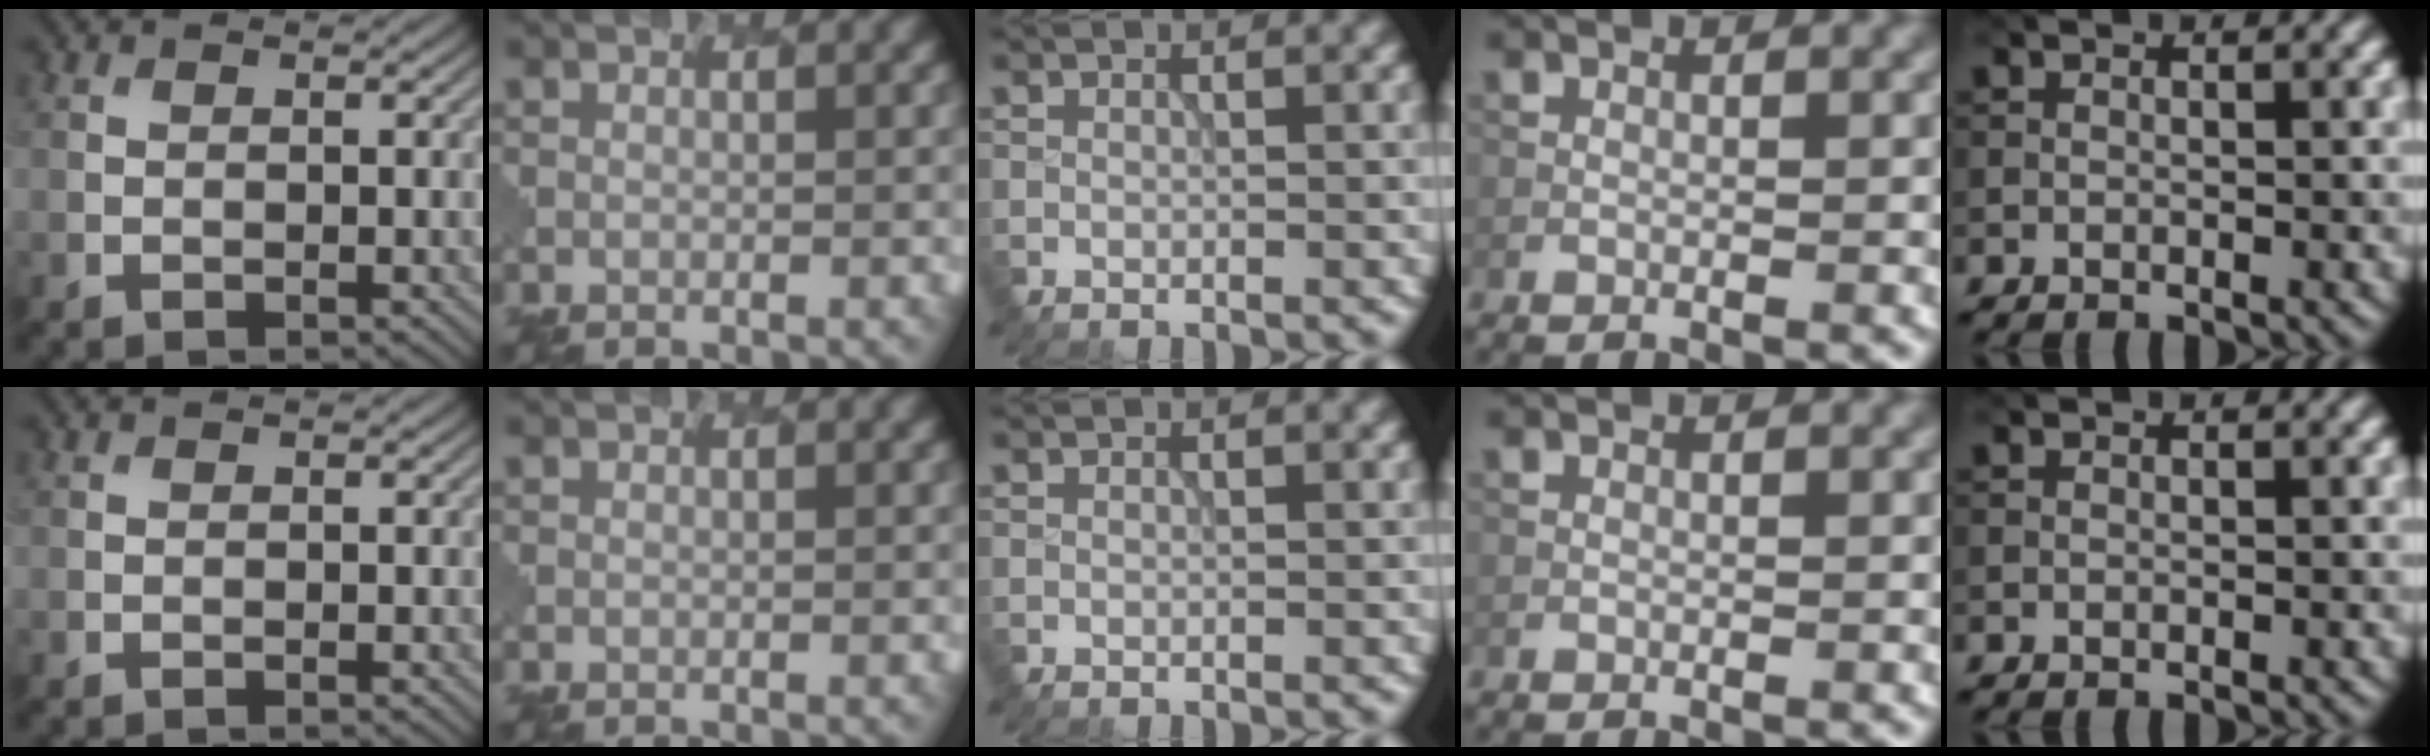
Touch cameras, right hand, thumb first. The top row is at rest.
{}